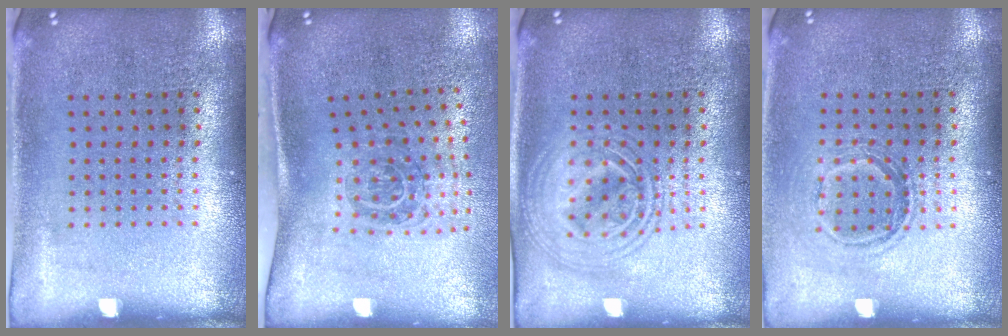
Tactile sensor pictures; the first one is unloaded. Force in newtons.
{"total": 1.9, "press": 1.2, "slide": 1.5}
{"total": 2.8, "press": 2.8, "slide": 0.3}
{"total": 1.2, "press": 1.0, "slide": 0.6}